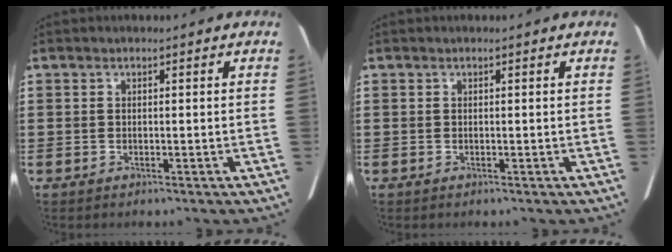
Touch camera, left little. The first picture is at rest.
{"total": 0.0}